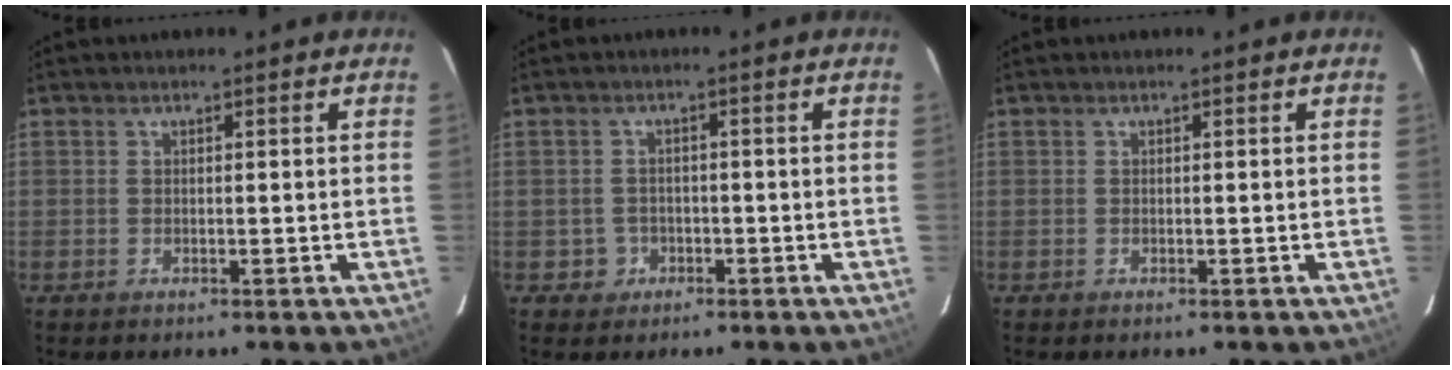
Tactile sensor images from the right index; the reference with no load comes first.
{"total": 2.5, "force": [-1.0, 2.3, 0.0], "torque": [0.009, 0.012, -0.014]}
{"total": 0.0}